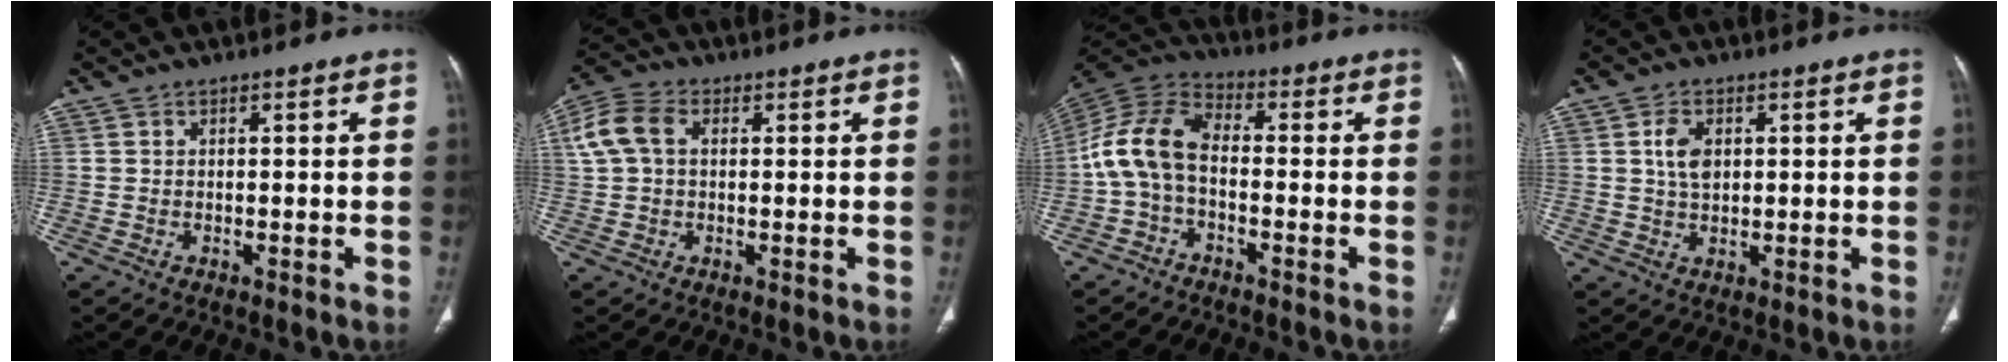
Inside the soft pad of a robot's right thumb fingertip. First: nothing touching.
{"total": 7.2, "force": [1.5, 5.0, 5.0], "torque": [-0.114, 0.023, 0.027]}
{"total": 10.8, "force": [-1.7, 6.6, 8.4], "torque": [-0.169, 0.036, -0.047]}
{"total": 4.7, "force": [1.1, 3.0, 3.4], "torque": [-0.056, -0.005, 0.019]}